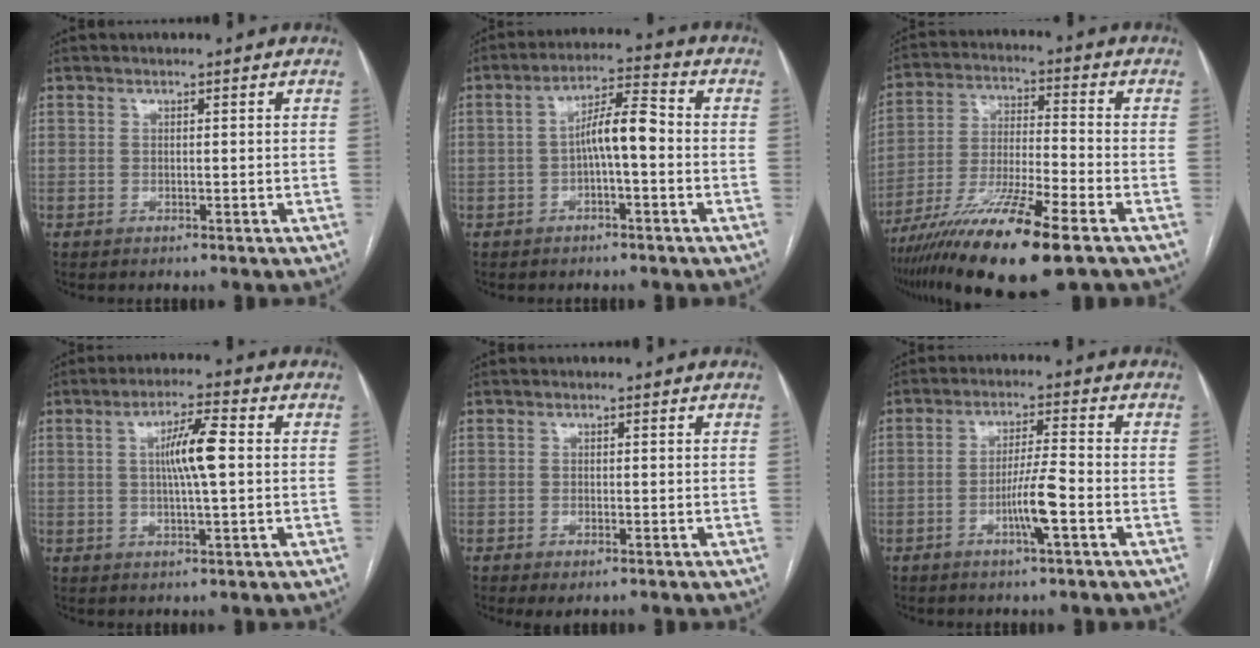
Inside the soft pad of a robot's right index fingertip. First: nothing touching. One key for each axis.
{"total": 6.6, "fx": -0.9, "fy": 1.3, "fz": 6.4, "tx": -0.113, "ty": 0.025, "tz": -0.017}
{"total": 16.6, "fx": -10.2, "fy": 1.2, "fz": 13.0, "tx": -0.249, "ty": -0.041, "tz": -0.183}
{"total": 6.9, "fx": 0.8, "fy": 0.6, "fz": 6.8, "tx": -0.123, "ty": 0.007, "tz": 0.011}
{"total": 1.9, "fx": -1.0, "fy": 0.7, "fz": 1.4, "tx": -0.019, "ty": -0.003, "tz": -0.009}
{"total": 6.1, "fx": -2.3, "fy": -0.4, "fz": 5.6, "tx": -0.108, "ty": -0.004, "tz": -0.043}